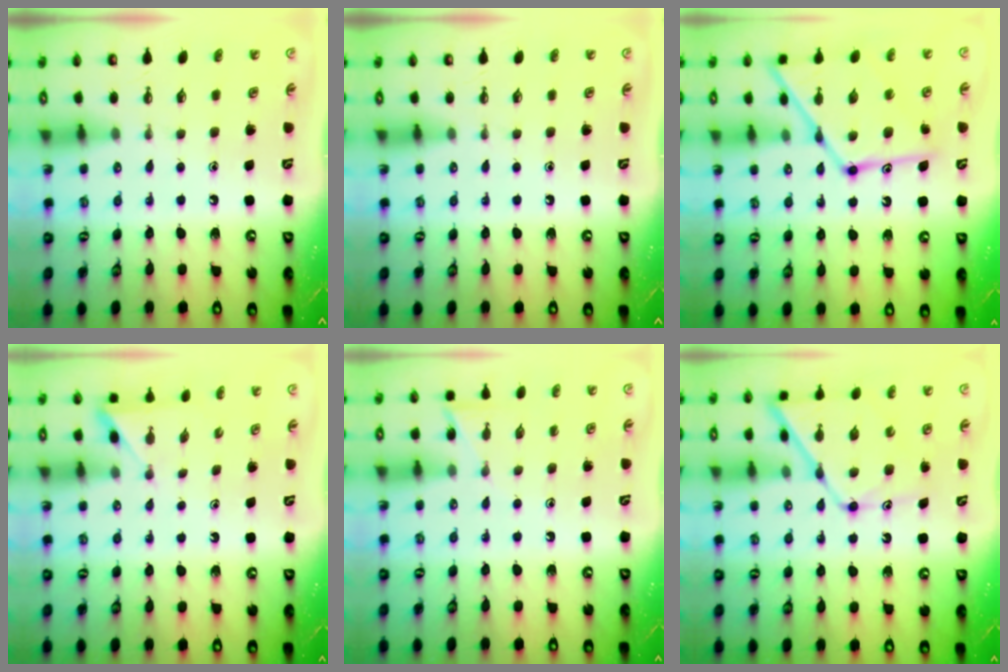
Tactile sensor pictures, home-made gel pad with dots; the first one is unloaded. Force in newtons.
{"total": 0.0}
{"total": 17.5, "press": 17.5, "slide": 1.4}
{"total": 3.0, "press": 3.0, "slide": 0.3}
{"total": 5.1, "press": 5.1, "slide": 0.5}
{"total": 12.3, "press": 12.3, "slide": 1.1}